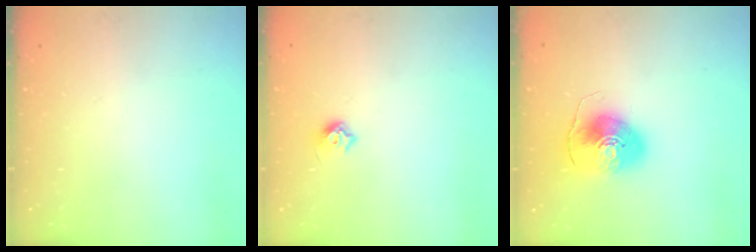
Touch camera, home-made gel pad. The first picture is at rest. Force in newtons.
{"total": 5.5, "press": 5.3, "slide": 1.2}
{"total": 10.3, "press": 10.2, "slide": 1.5}